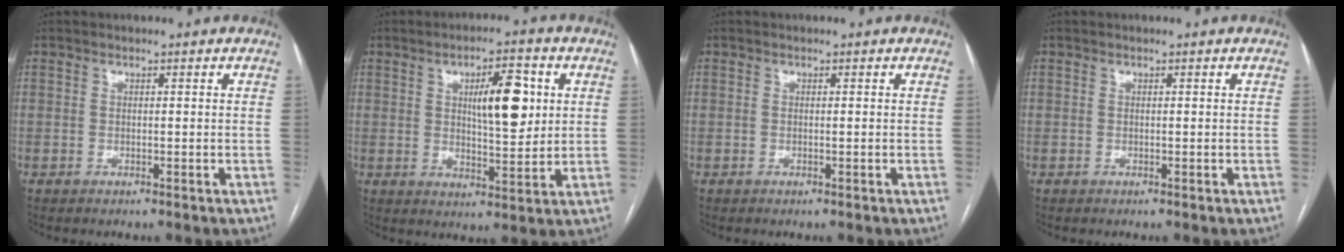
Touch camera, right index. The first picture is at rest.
{"total": 9.4, "force": [2.4, 2.7, 8.7], "torque": [-0.135, 0.007, 0.043]}
{"total": 0.0}
{"total": 0.0}